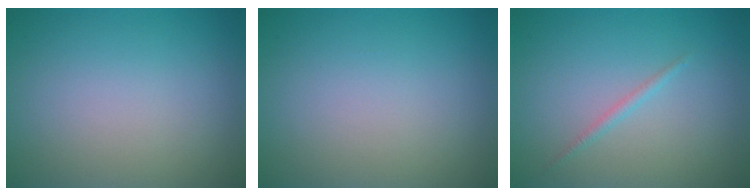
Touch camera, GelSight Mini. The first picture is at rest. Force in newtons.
{"total": 0.0}
{"total": 0.8, "press": 0.8, "slide": 0.0}